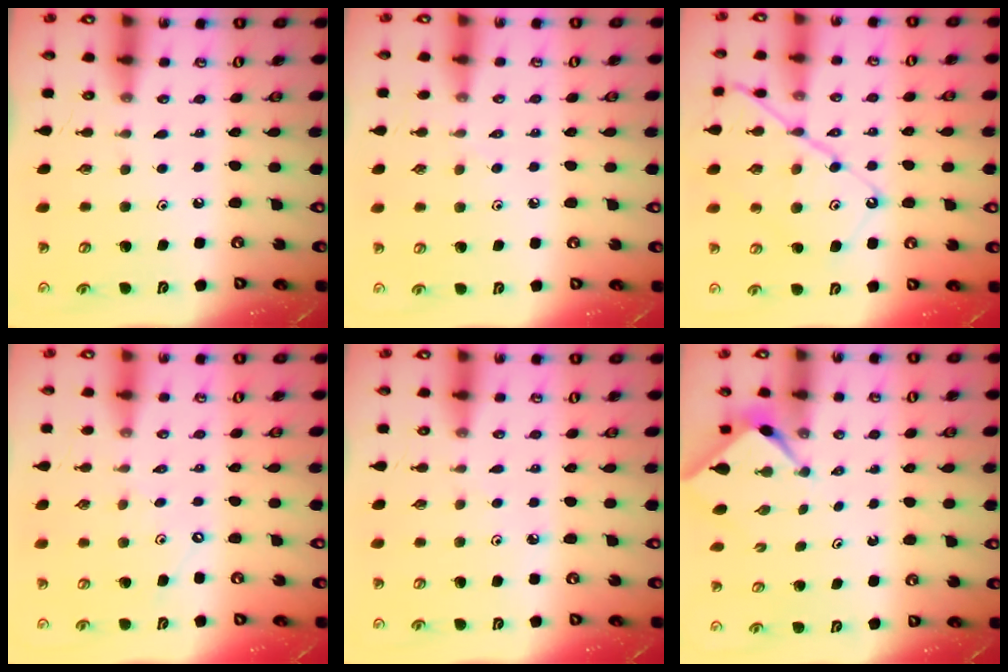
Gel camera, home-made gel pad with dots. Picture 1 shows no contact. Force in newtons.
{"total": 4.9, "press": 4.8, "slide": 0.8}
{"total": 13.5, "press": 13.4, "slide": 1.4}
{"total": 3.8, "press": 3.8, "slide": 0.3}
{"total": 2.6, "press": 2.6, "slide": 0.2}
{"total": 2.5, "press": 2.5, "slide": 0.3}